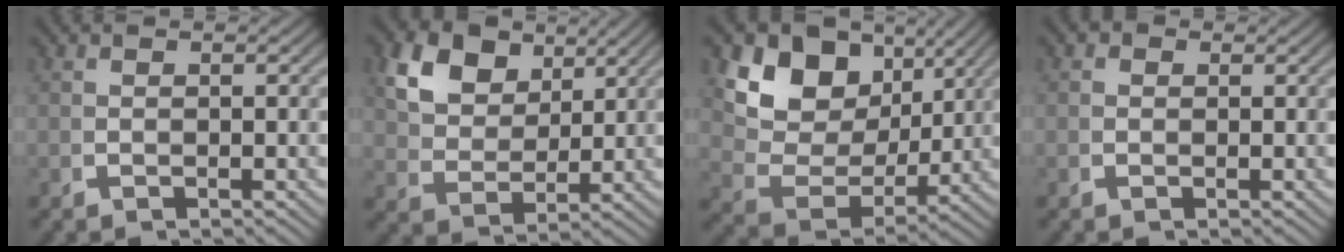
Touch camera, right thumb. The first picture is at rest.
{"total": 7.8, "force": [3.6, 5.1, 4.6], "torque": [-0.103, -0.011, 0.072]}
{"total": 11.7, "force": [2.9, 8.2, 7.8], "torque": [-0.158, -0.014, 0.052]}
{"total": 1.1, "force": [0.3, 1.0, 0.3], "torque": [-0.008, -0.006, 0.003]}